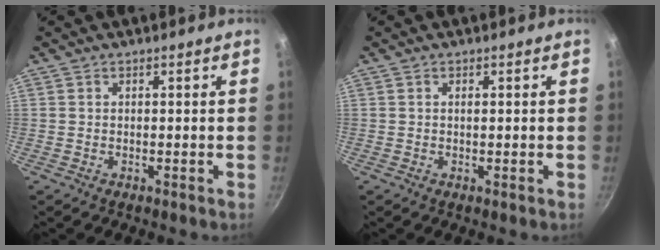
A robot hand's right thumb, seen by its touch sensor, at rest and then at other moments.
{"total": 0.8, "force": [0.1, 0.3, 0.7], "torque": [-0.014, -0.001, 0.003]}